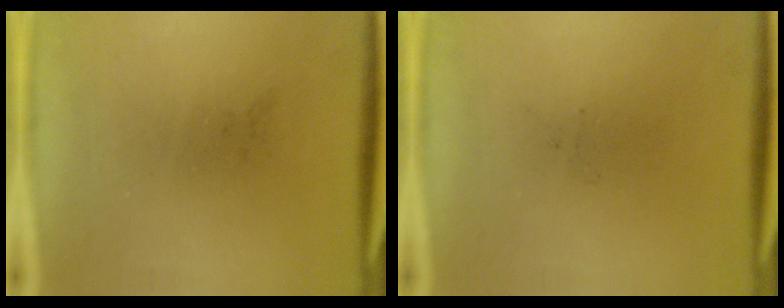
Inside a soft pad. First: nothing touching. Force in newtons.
{"total": 0.0}